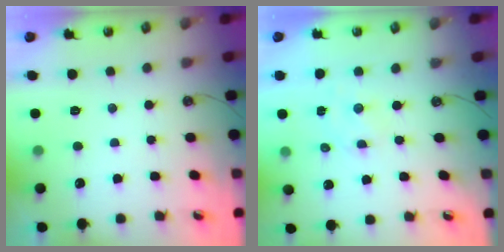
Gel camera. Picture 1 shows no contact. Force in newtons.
{"total": 1.5, "press": 1.5, "slide": 0.3}